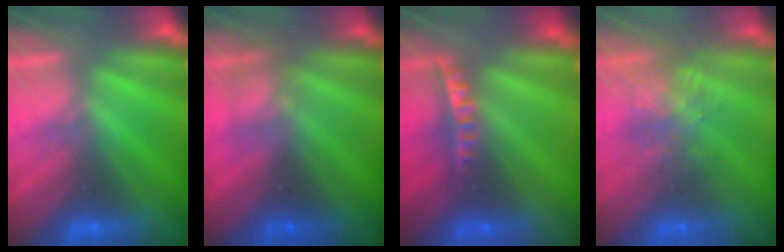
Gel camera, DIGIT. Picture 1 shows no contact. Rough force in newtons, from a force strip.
{"total": 2.4}
{"total": 6.4}
{"total": 3.7}